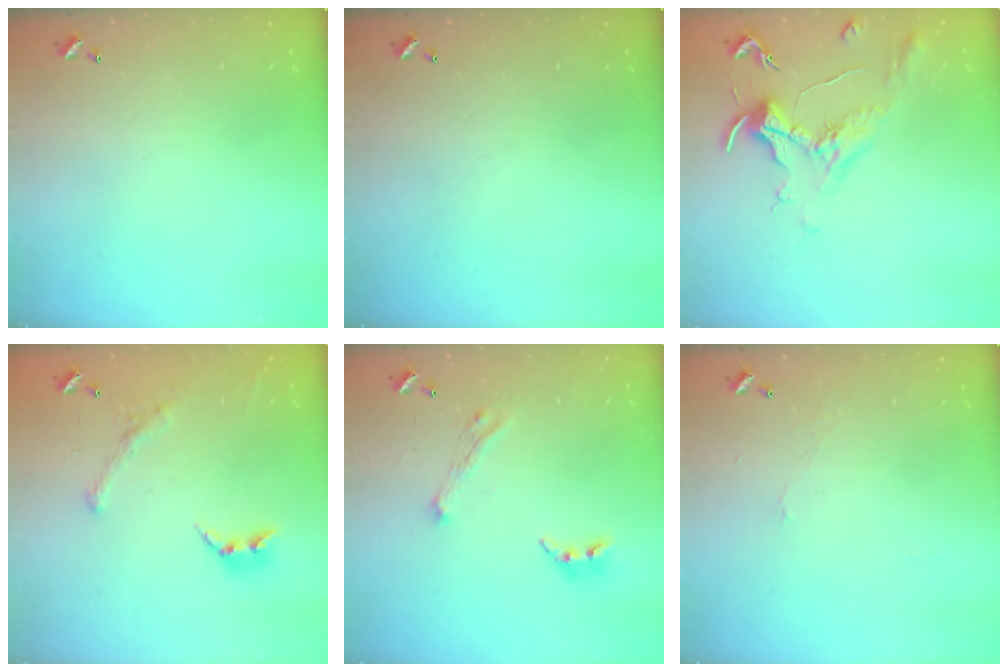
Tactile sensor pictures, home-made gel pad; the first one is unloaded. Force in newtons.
{"total": 0.0}
{"total": 1.8, "press": 1.5, "slide": 0.9}
{"total": 1.2, "press": 0.5, "slide": 1.1}
{"total": 4.1, "press": 4.0, "slide": 1.1}
{"total": 0.0}